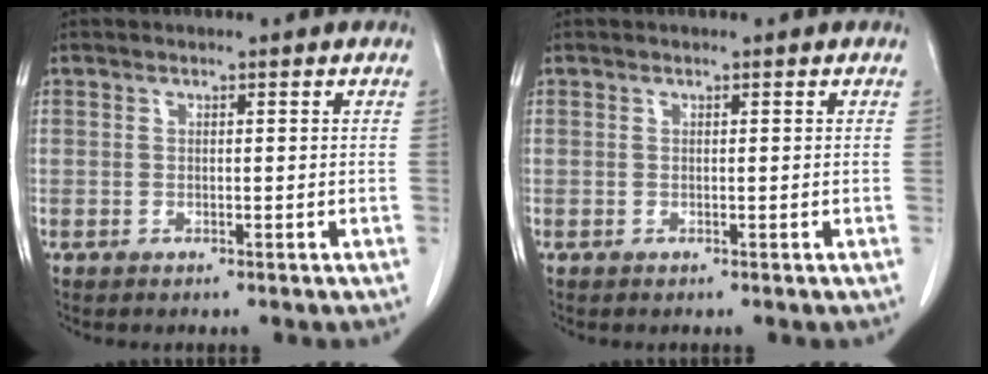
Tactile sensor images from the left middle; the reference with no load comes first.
{"total": 0.0}